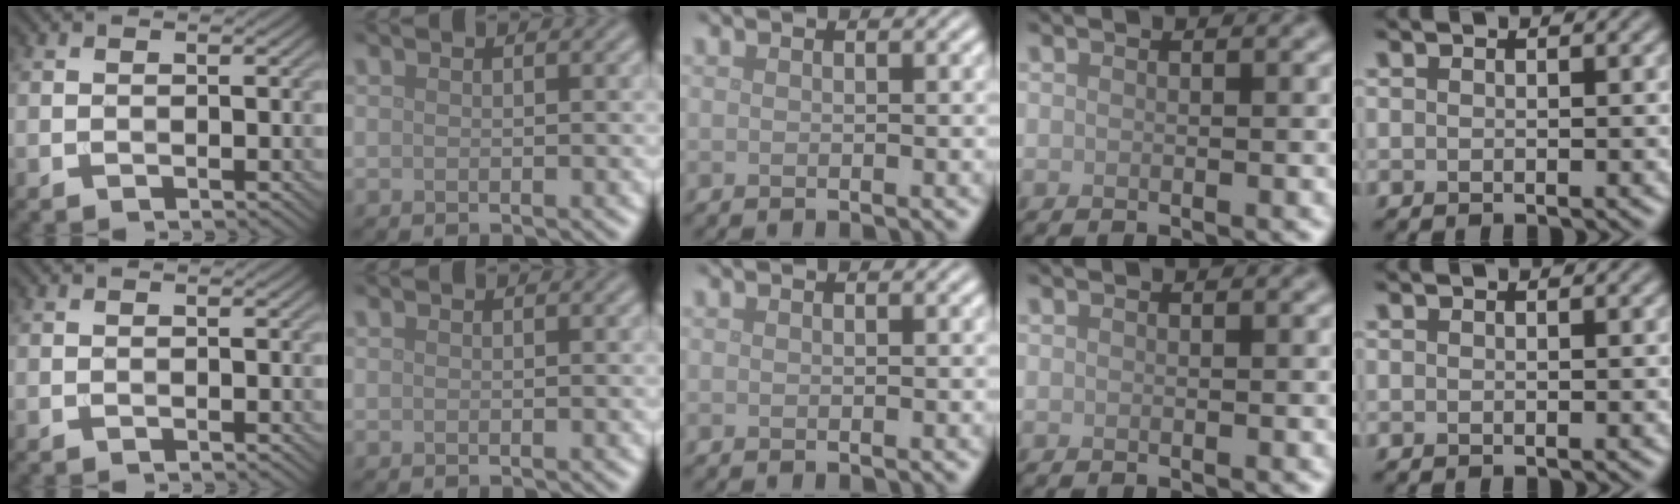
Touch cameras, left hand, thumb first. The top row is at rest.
{}